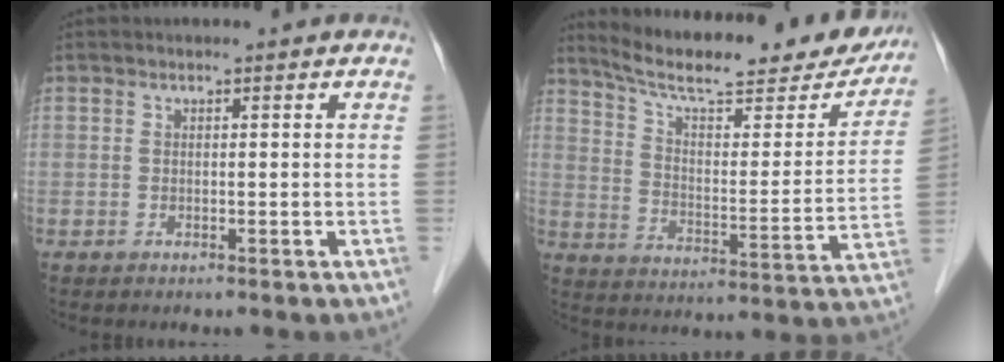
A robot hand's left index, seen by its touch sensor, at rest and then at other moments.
{"total": 24.1, "force": [21.2, 4.7, 10.5], "torque": [-0.154, -0.029, 0.286]}